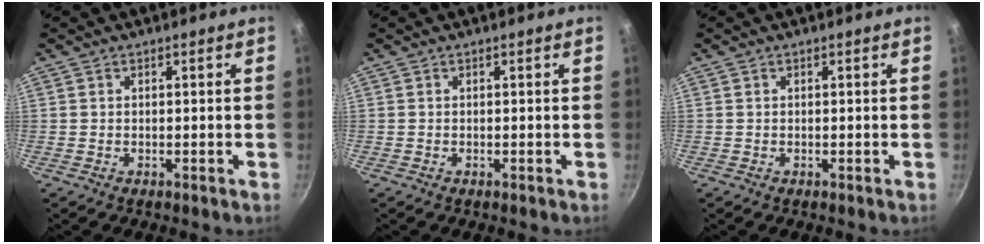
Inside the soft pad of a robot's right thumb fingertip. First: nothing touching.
{"total": 0.0}
{"total": 0.0}